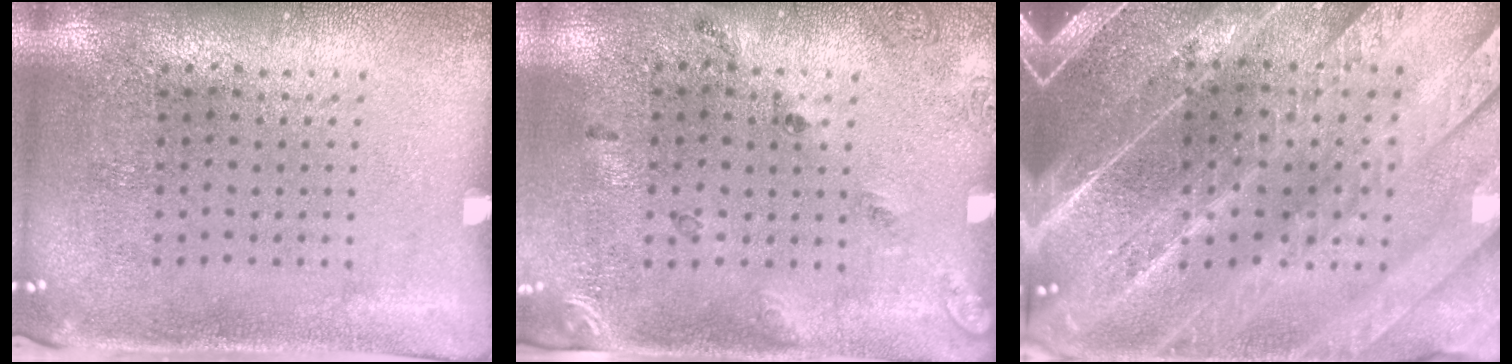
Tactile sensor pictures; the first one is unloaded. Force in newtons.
{"total": 1.7, "press": 1.0, "slide": 1.4}
{"total": 5.1, "press": 4.4, "slide": 2.6}